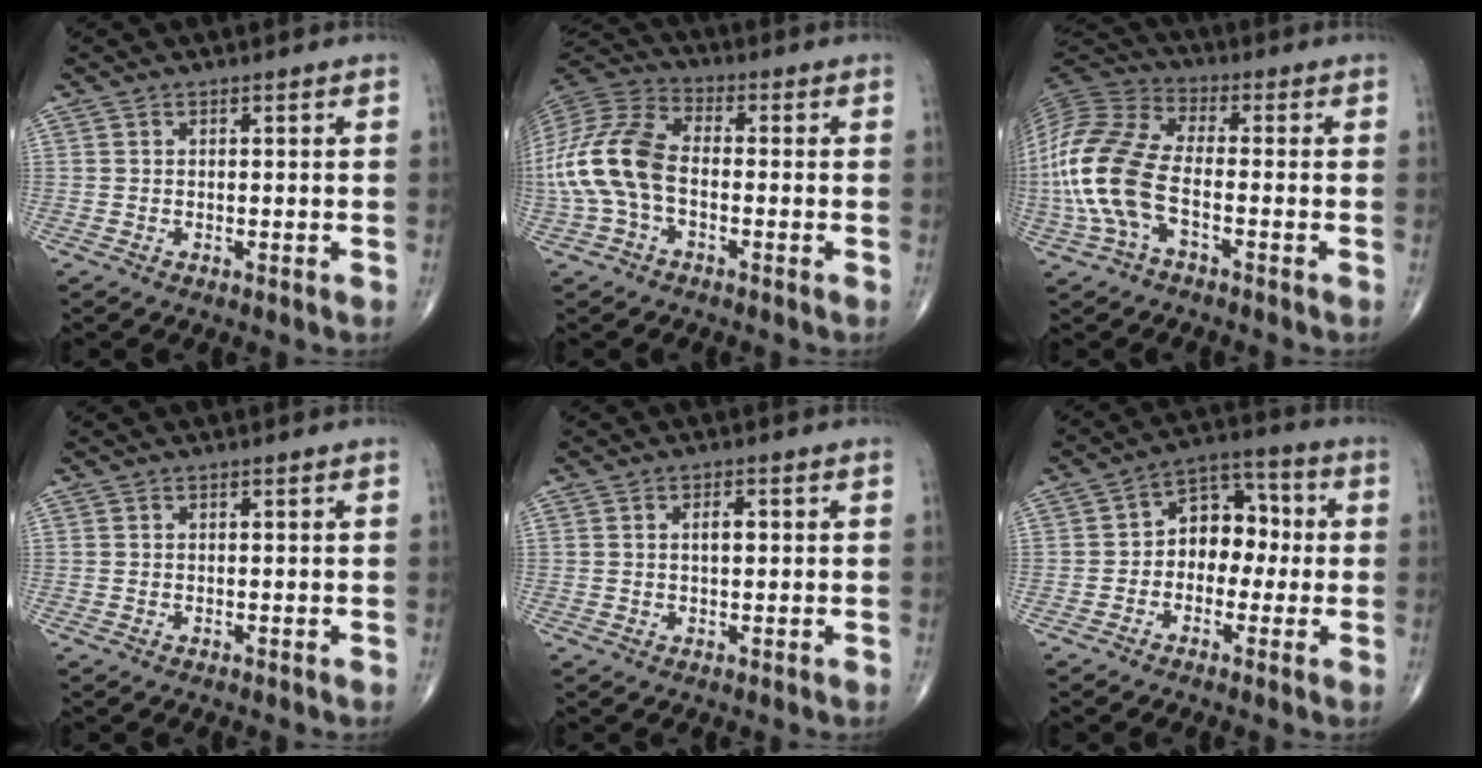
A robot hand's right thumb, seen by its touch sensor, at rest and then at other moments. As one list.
[{"total": 15.7, "force": [-2.2, 9.3, 12.4], "torque": [-0.278, 0.034, -0.047]}, {"total": 16.0, "force": [-3.6, 8.0, 13.4], "torque": [-0.304, 0.029, -0.074]}, {"total": 0.0}, {"total": 2.5, "force": [0.4, 1.2, 2.1], "torque": [-0.034, 0.002, 0.005]}, {"total": 9.7, "force": [-0.4, 7.0, 6.6], "torque": [-0.058, 0.040, -0.021]}]